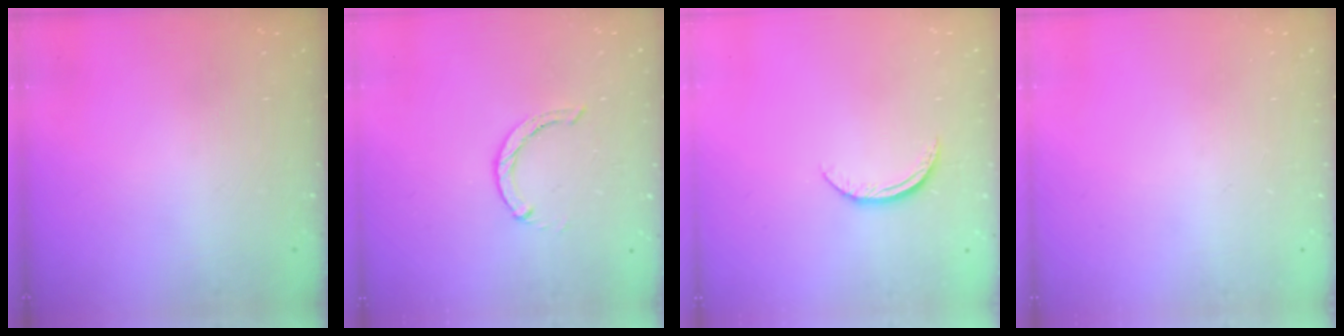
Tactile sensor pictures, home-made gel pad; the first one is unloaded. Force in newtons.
{"total": 0.0}
{"total": 7.2, "press": 7.1, "slide": 0.8}
{"total": 0.0}